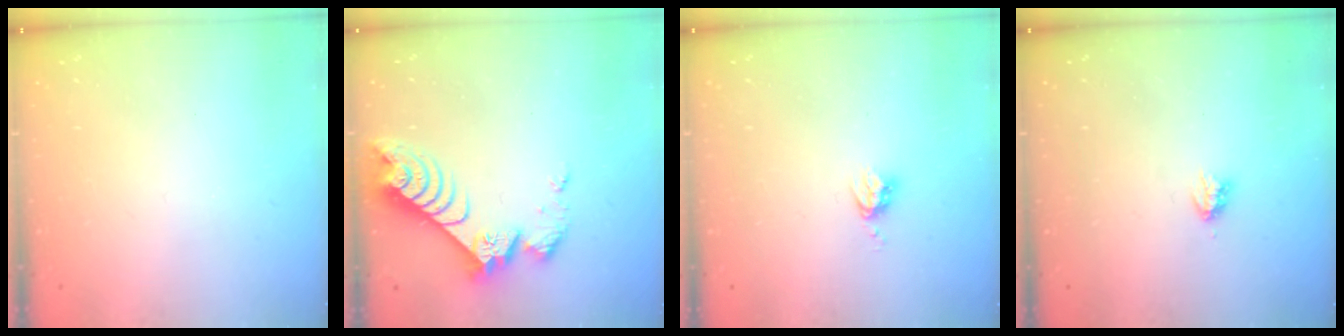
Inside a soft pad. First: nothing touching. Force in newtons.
{"total": 8.8, "press": 8.8, "slide": 0.8}
{"total": 4.0, "press": 3.9, "slide": 0.6}
{"total": 2.9, "press": 2.9, "slide": 0.5}